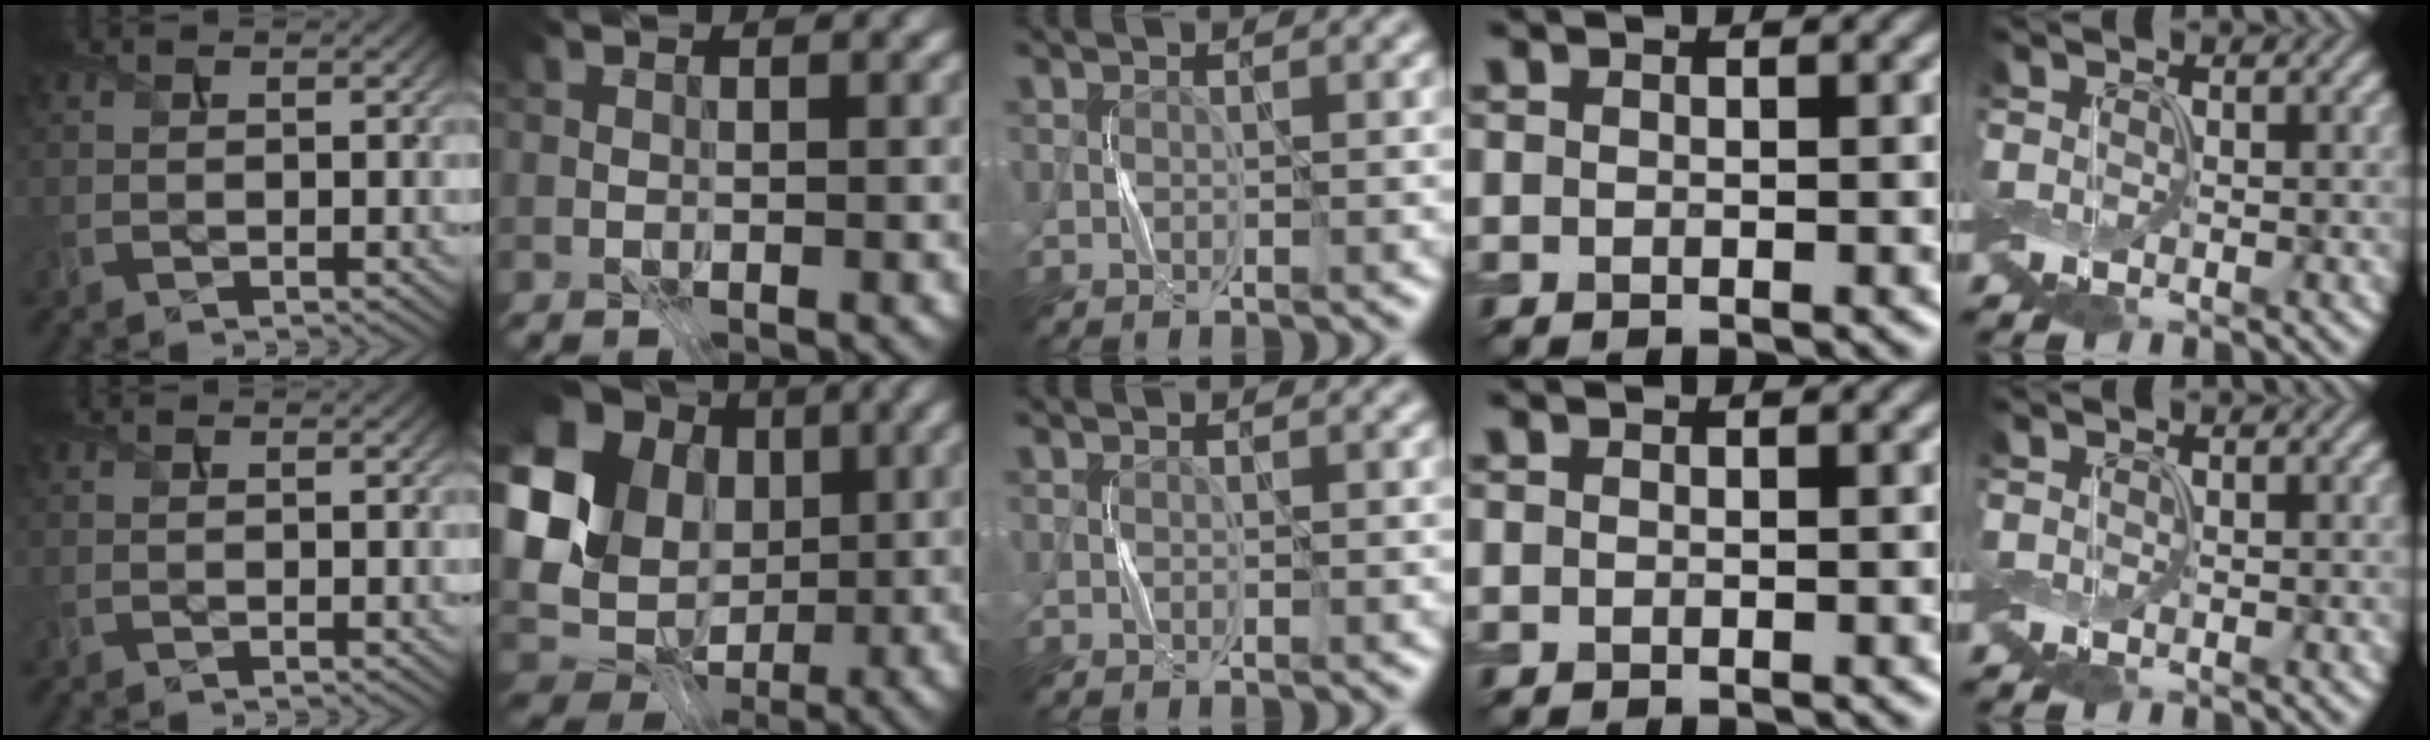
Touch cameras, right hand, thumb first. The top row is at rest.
{"index": {"total": 18.0, "force": [2.7, 15.1, 9.5], "torque": [-0.215, 0.017, 0.028]}}